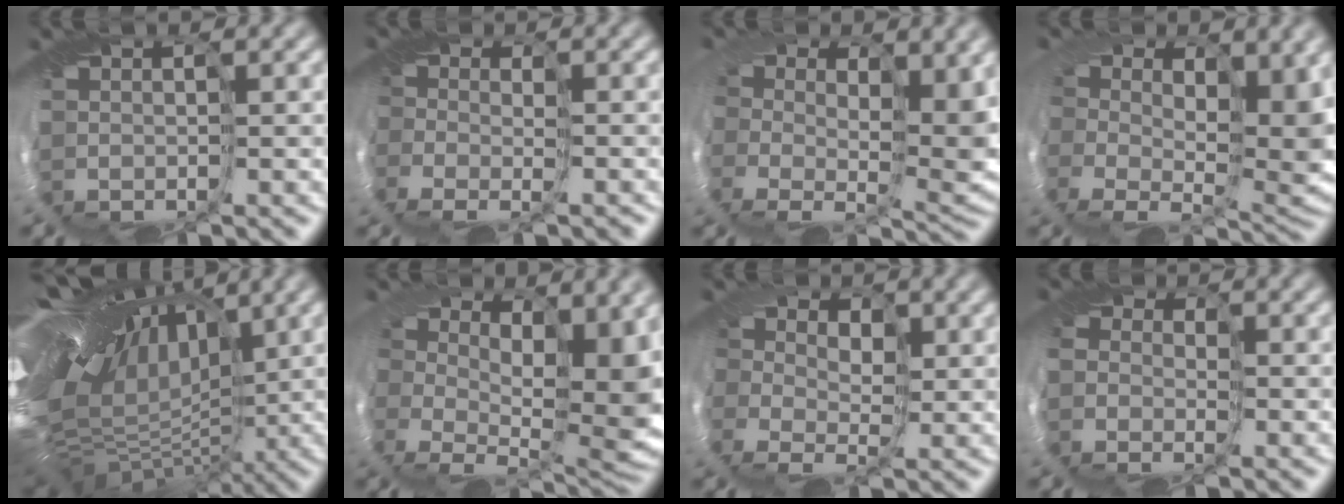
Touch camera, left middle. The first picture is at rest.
{"total": 1.9, "force": [-1.8, 0.6, 0.1], "torque": [0.023, -0.030, -0.042]}
{"total": 6.1, "force": [1.7, 3.6, 4.6], "torque": [-0.061, -0.042, 0.034]}
{"total": 6.7, "force": [1.8, 4.0, 5.1], "torque": [-0.065, -0.045, 0.036]}
{"total": 14.1, "force": [1.9, 7.5, 11.8], "torque": [-0.163, 0.005, 0.047]}
{"total": 6.5, "force": [0.9, 2.9, 5.7], "torque": [-0.065, -0.034, 0.010]}
{"total": 1.5, "force": [-0.1, 1.5, 0.4], "torque": [0.013, -0.016, -0.019]}
{"total": 1.9, "force": [-1.2, 1.5, 0.1], "torque": [0.010, -0.019, -0.028]}